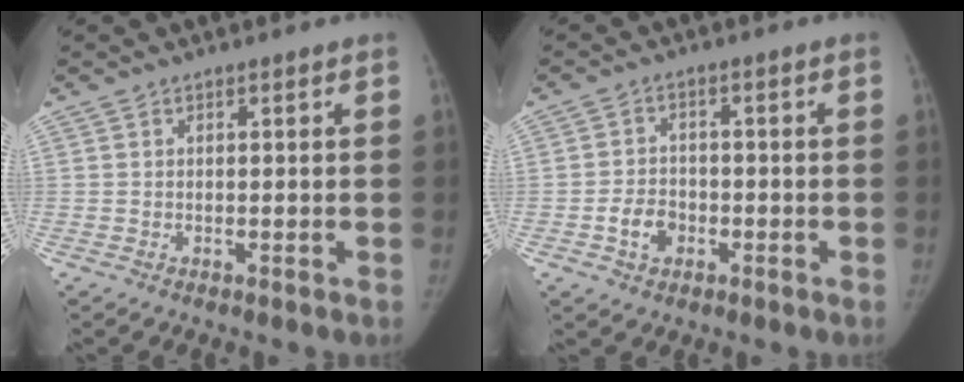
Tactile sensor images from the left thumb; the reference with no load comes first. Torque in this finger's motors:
{"motor_torque": [-0.12, 1.39, 0.21, -0.35, 0.13]}